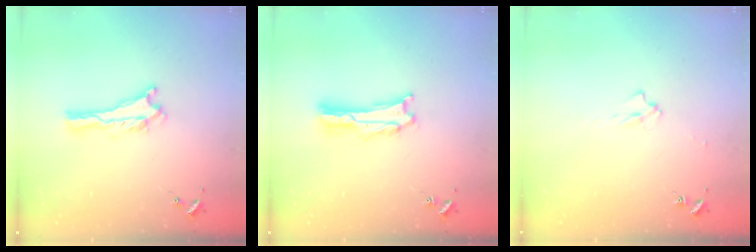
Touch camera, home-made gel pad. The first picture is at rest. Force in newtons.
{"total": 1.7, "press": 1.7, "slide": 0.3}
{"total": 2.0, "press": 2.0, "slide": 0.3}